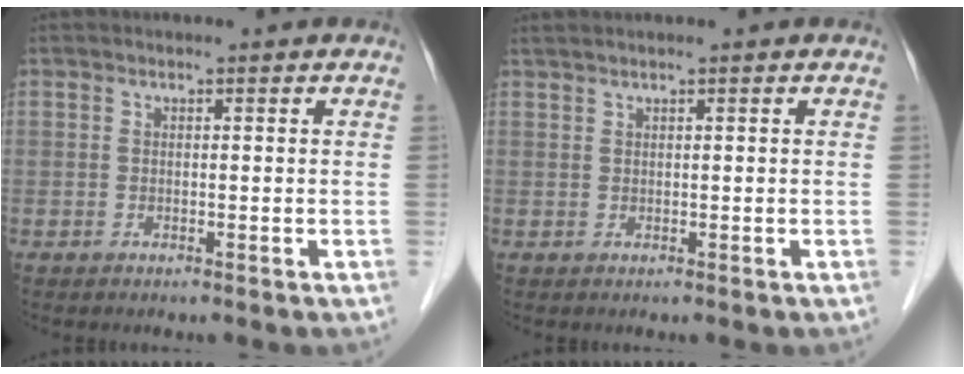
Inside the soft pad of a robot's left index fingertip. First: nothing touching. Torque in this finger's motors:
{"motor_torque": [-0.08, 0.00, -0.01, -0.01]}